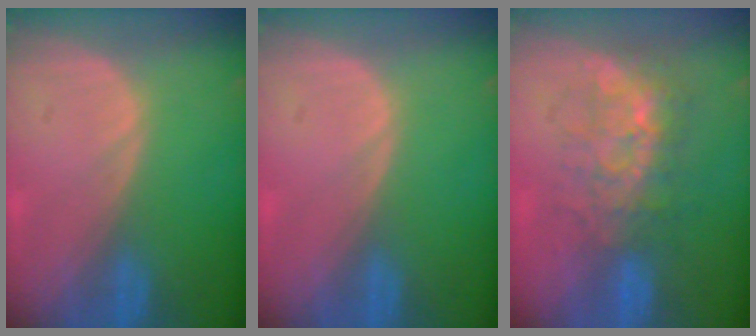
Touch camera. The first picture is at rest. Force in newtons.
{"total": 0.0}
{"total": 8.1, "press": 7.5, "slide": 3.2}